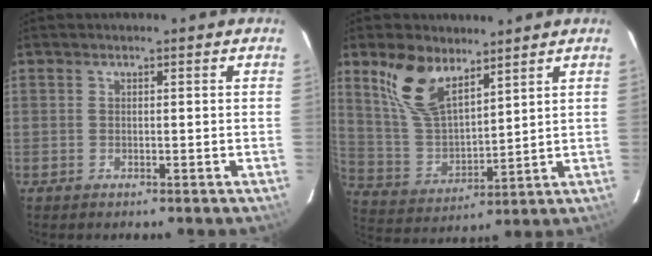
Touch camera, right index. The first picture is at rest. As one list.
[{"total": 12.3, "force": [8.0, 5.8, 7.4], "torque": [-0.153, 0.009, 0.172]}]